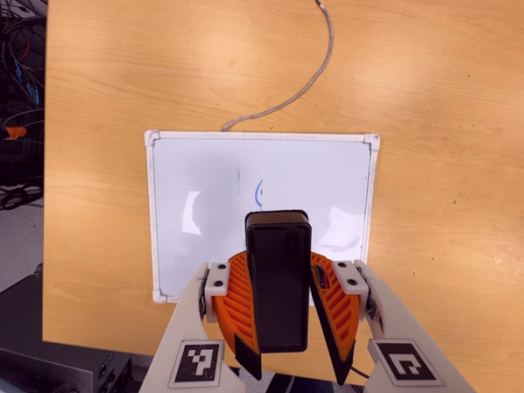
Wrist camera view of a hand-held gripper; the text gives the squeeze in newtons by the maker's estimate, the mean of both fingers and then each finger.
{"total": 8.7, "left": 9.0, "right": 8.4}